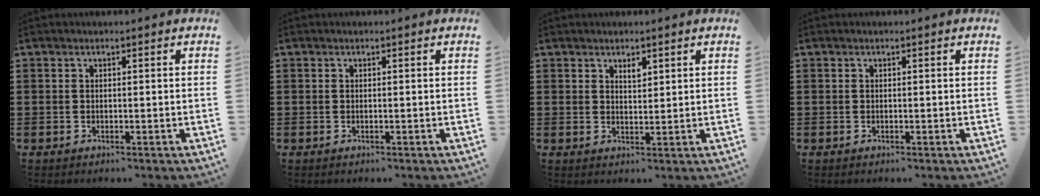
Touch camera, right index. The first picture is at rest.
{"total": 0.0}
{"total": 1.7, "force": [1.3, 0.7, 0.9], "torque": [-0.011, 0.000, 0.022]}
{"total": 0.0}